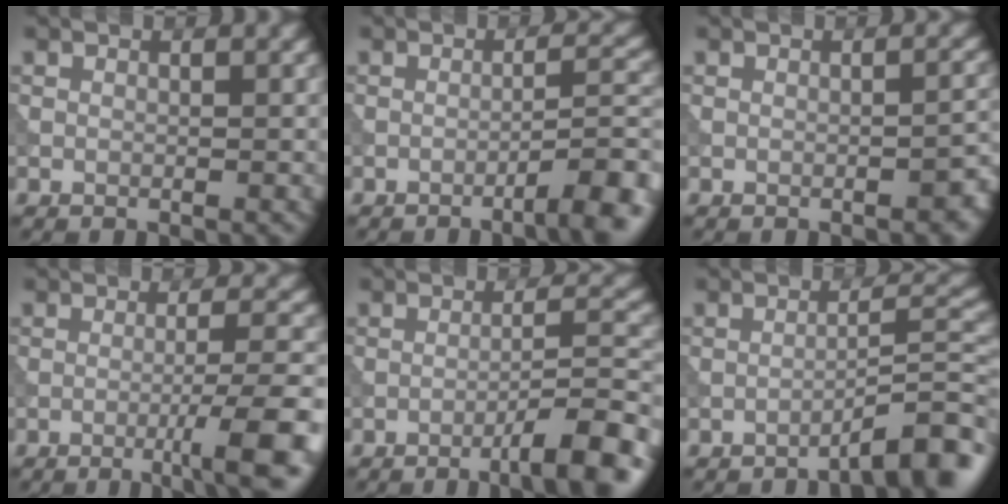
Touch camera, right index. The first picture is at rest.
{"total": 6.0, "force": [-3.4, 1.2, 4.8], "torque": [-0.057, 0.017, -0.054]}
{"total": 2.2, "force": [-1.1, 0.6, 1.8], "torque": [-0.024, 0.006, -0.014]}
{"total": 6.5, "force": [-2.6, 0.8, 6.0], "torque": [-0.083, 0.008, -0.046]}
{"total": 6.7, "force": [-3.9, 1.0, 5.4], "torque": [-0.067, 0.016, -0.062]}
{"total": 5.2, "force": [-3.7, 0.6, 3.6], "torque": [-0.039, 0.023, -0.061]}